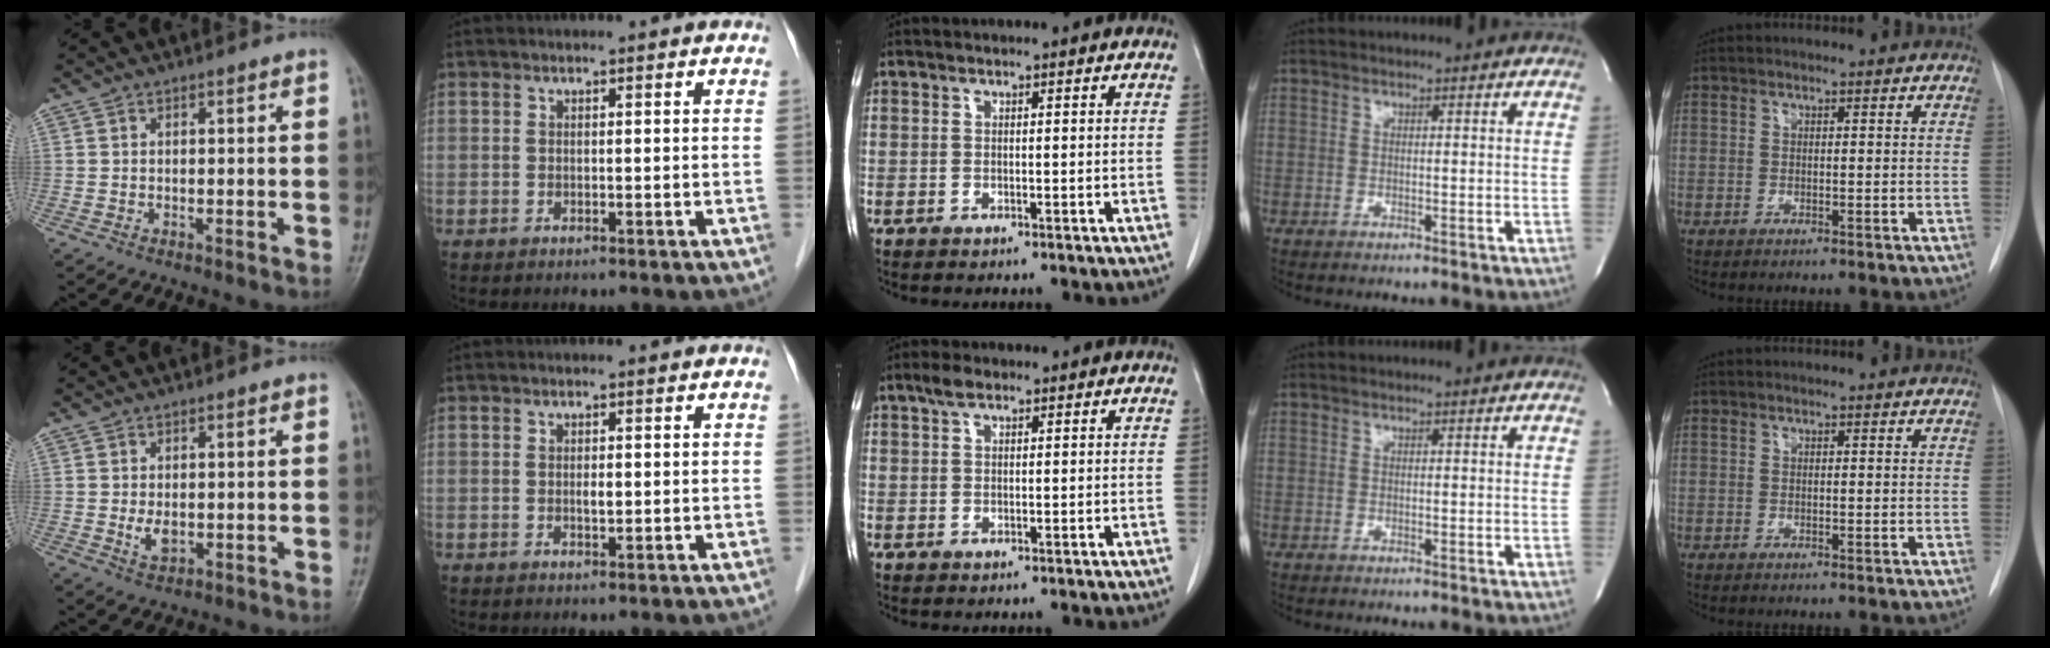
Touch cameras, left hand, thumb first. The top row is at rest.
{"thumb": {"total": 2.9, "force": [0.1, 1.6, 2.5], "torque": [-0.038, -0.007, 0.010]}, "index": {"total": 0.9, "force": [-0.4, 0.3, 0.8], "torque": [-0.014, -0.007, -0.007]}, "middle": {"total": 2.1, "force": [1.4, 0.9, 1.3], "torque": [-0.030, 0.010, 0.027]}}